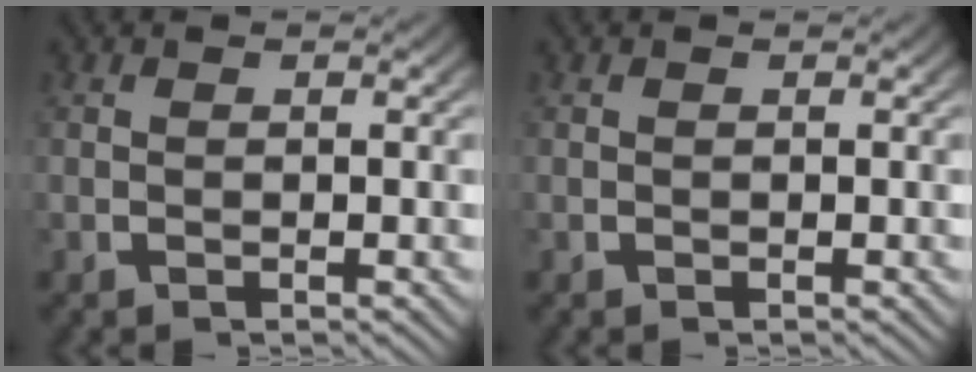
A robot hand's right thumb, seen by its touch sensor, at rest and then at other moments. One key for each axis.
{"total": 0.0}